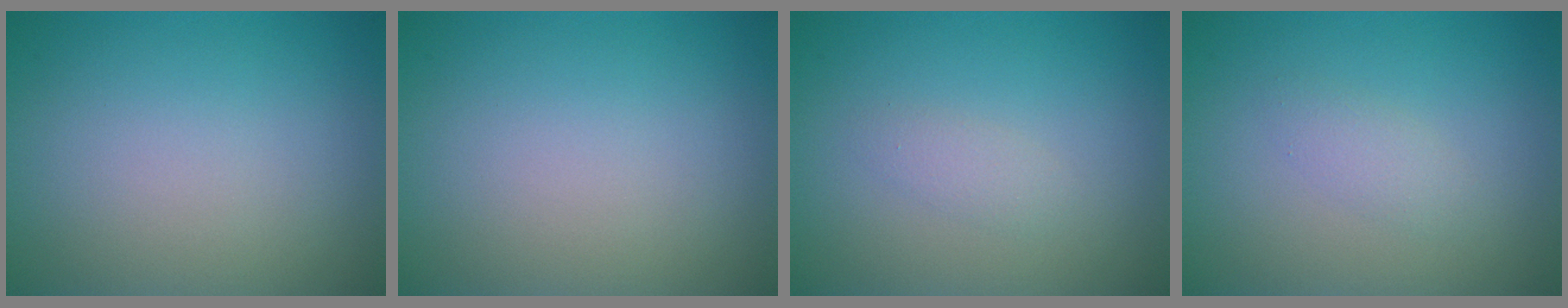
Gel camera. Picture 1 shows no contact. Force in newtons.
{"total": 0.0}
{"total": 1.1, "press": 1.1, "slide": 0.0}
{"total": 1.3, "press": 1.3, "slide": 0.1}